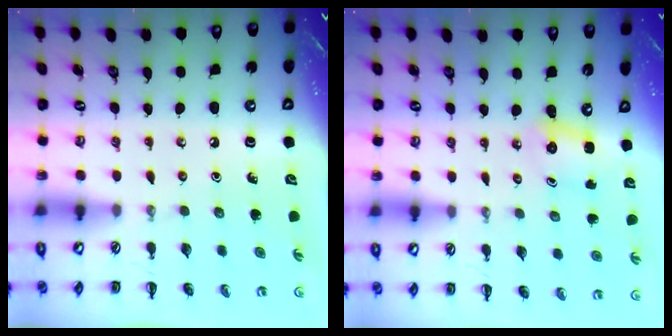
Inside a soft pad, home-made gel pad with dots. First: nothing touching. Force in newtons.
{"total": 2.5, "press": 2.4, "slide": 0.8}